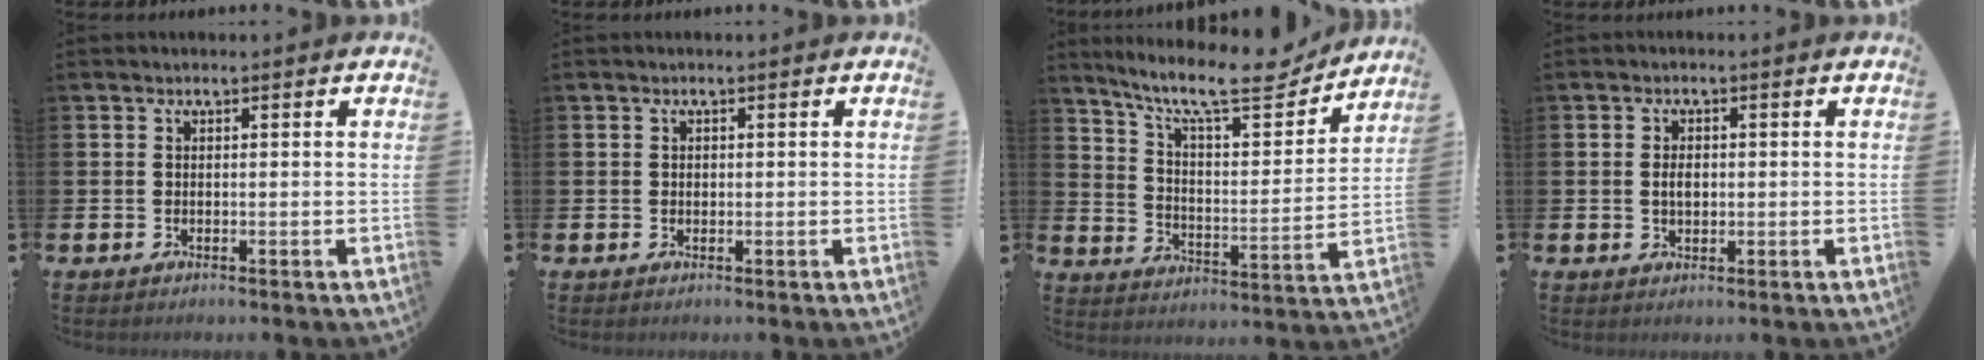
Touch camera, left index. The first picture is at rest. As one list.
[{"total": 0.6, "force": [0.1, 0.5, 0.2], "torque": [0.003, 0.002, -0.001]}, {"total": 12.0, "force": [10.0, 3.0, 5.9], "torque": [-0.125, -0.068, 0.165]}, {"total": 2.2, "force": [0.1, 1.4, 1.7], "torque": [-0.018, 0.001, -0.003]}]